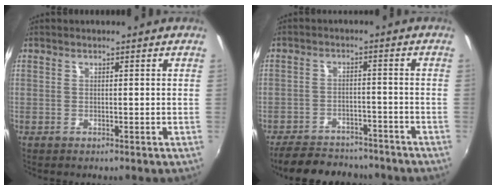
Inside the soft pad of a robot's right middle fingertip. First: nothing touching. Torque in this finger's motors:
{"motor_torque": [0.55, -1.01, -0.09, -0.04]}